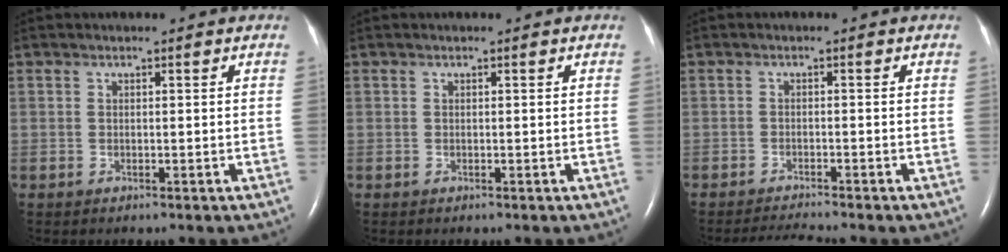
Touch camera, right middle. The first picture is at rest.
{"total": 0.0}
{"total": 3.0, "force": [-2.7, -1.2, 0.3], "torque": [-0.019, -0.020, -0.049]}